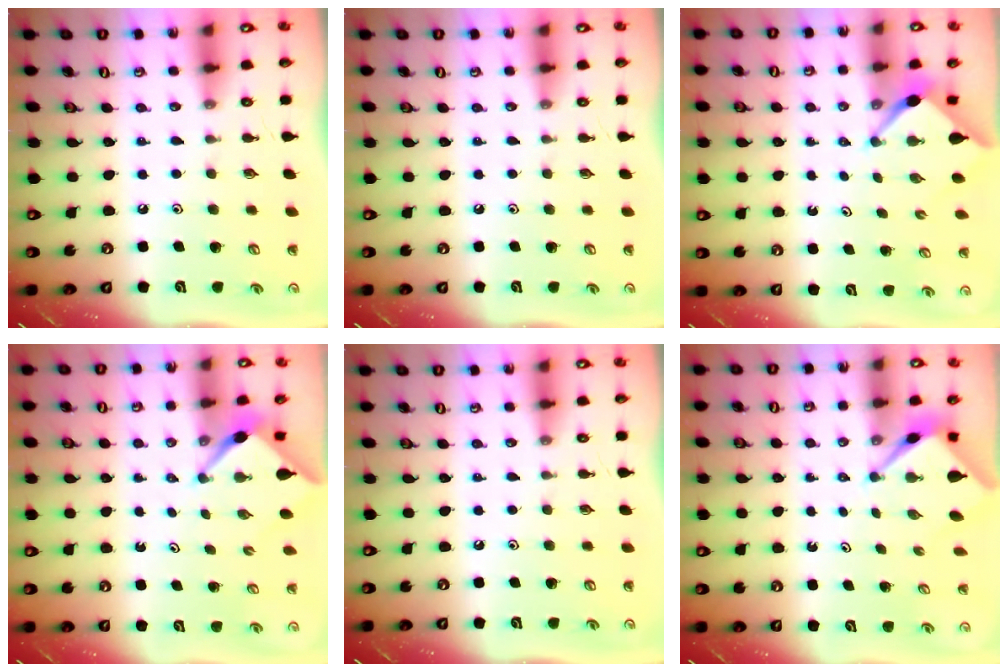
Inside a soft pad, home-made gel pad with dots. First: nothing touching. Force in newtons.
{"total": 0.0}
{"total": 2.6, "press": 2.5, "slide": 0.3}
{"total": 2.5, "press": 2.5, "slide": 0.3}
{"total": 0.0}
{"total": 2.6, "press": 2.6, "slide": 0.2}